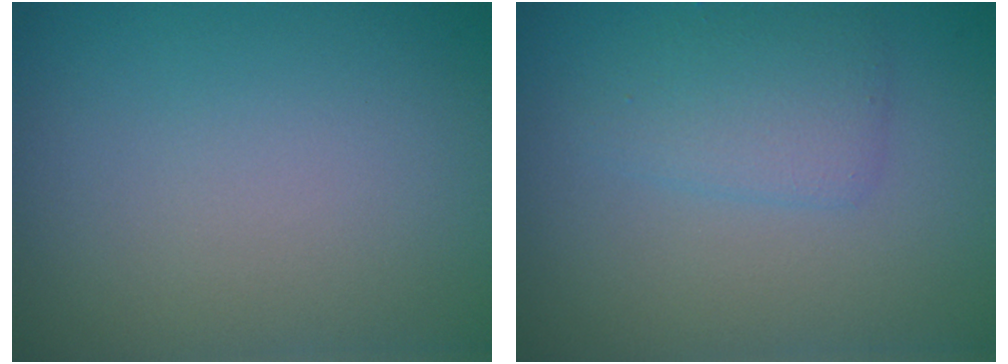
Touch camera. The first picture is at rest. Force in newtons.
{"total": 2.2, "press": 2.2, "slide": 0.0}